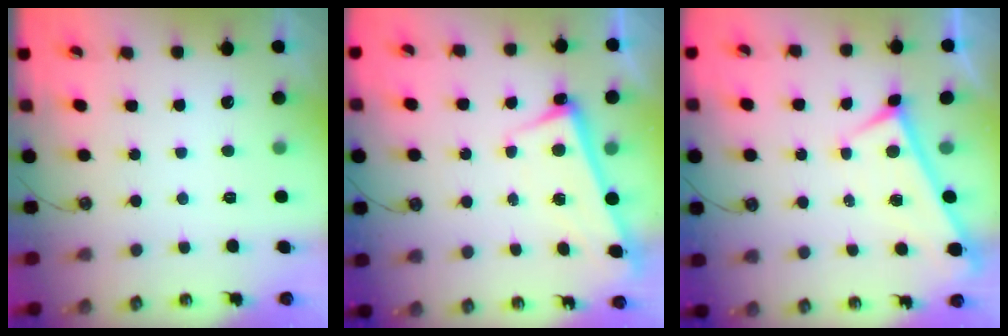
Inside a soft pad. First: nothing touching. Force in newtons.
{"total": 2.5, "press": 2.5, "slide": 0.7}
{"total": 0.0}